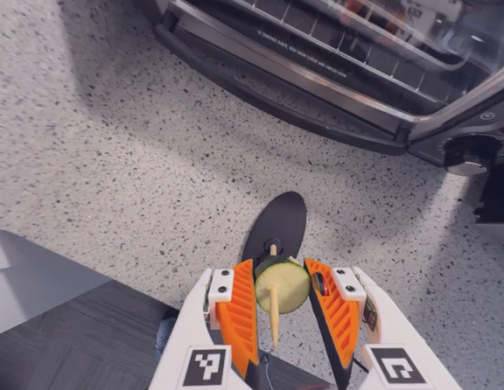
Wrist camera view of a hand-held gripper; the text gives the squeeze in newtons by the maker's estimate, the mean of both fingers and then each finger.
{"total": 10.2, "left": 9.7, "right": 10.7}